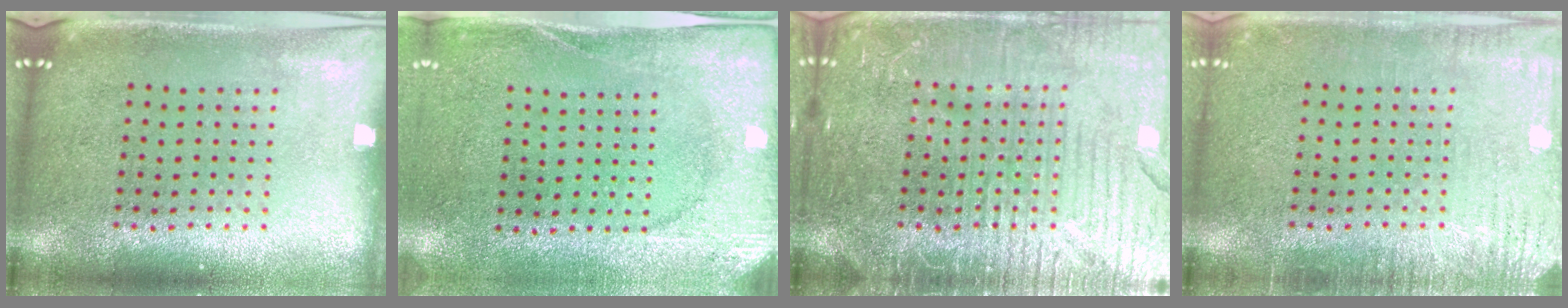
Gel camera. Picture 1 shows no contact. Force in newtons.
{"total": 2.7, "press": 2.2, "slide": 1.5}
{"total": 4.9, "press": 4.8, "slide": 0.6}
{"total": 2.9, "press": 2.9, "slide": 0.4}